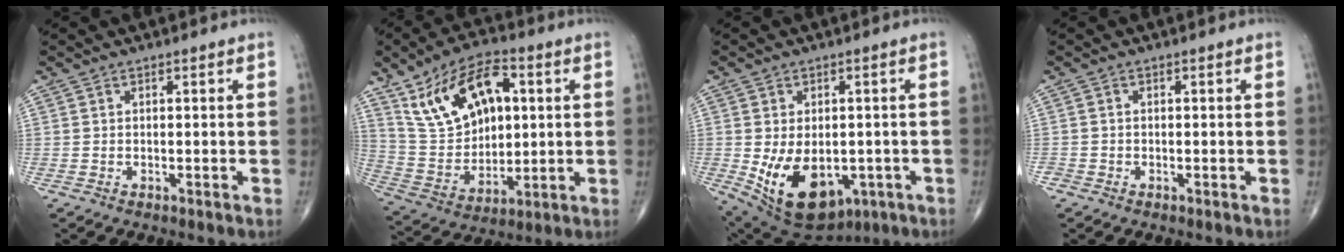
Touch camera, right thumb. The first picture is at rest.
{"total": 18.4, "force": [6.3, 11.0, 13.3], "torque": [-0.202, -0.005, 0.125]}
{"total": 15.3, "force": [-4.0, 9.7, 11.2], "torque": [-0.176, -0.009, -0.036]}
{"total": 1.0, "force": [-0.6, 0.8, 0.1], "torque": [0.002, 0.003, -0.016]}